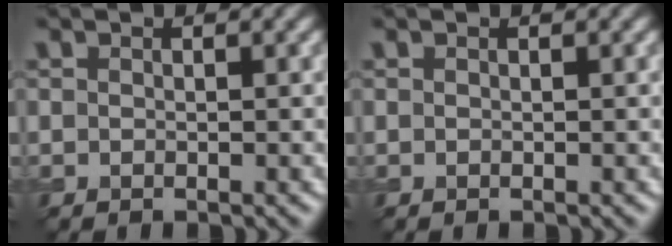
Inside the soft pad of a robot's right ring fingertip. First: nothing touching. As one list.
[{"total": 0.0}]